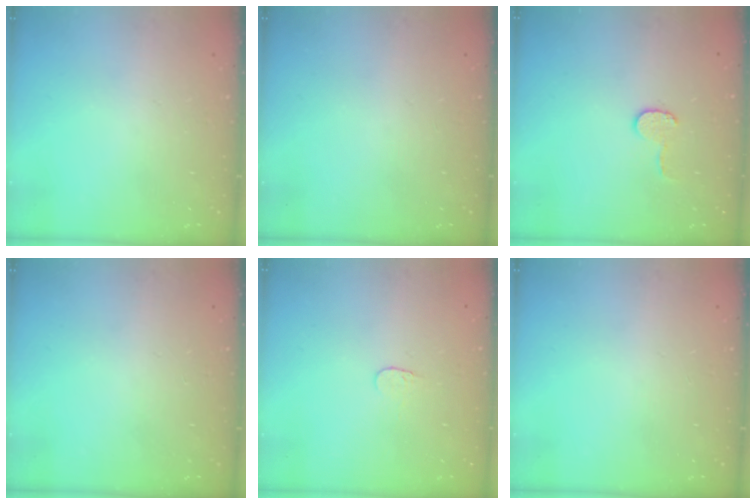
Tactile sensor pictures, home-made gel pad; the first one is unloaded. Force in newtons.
{"total": 0.0}
{"total": 6.4, "press": 6.4, "slide": 0.6}
{"total": 0.0}
{"total": 3.8, "press": 3.8, "slide": 0.3}
{"total": 0.0}